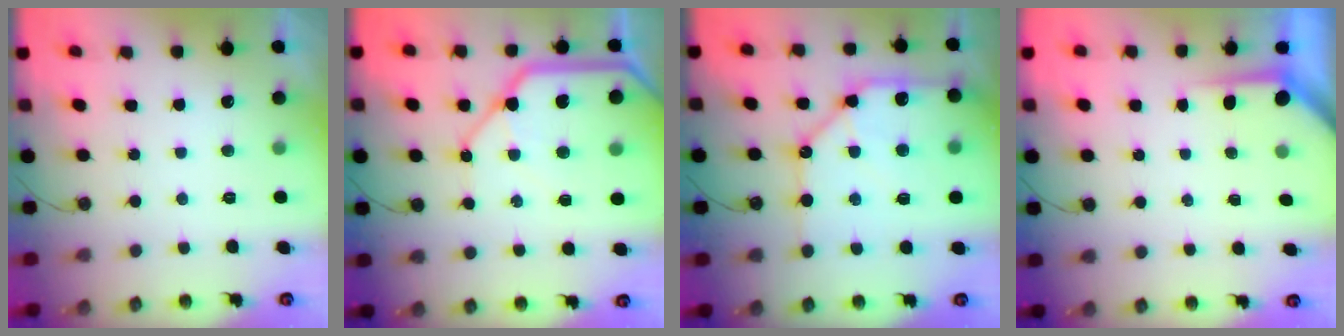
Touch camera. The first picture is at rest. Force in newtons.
{"total": 17.1, "press": 16.9, "slide": 2.5}
{"total": 16.3, "press": 16.1, "slide": 2.1}
{"total": 3.6, "press": 3.6, "slide": 0.3}